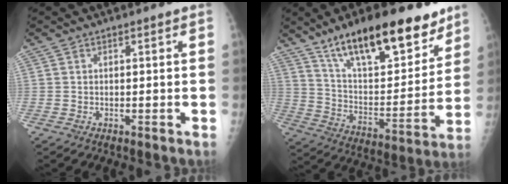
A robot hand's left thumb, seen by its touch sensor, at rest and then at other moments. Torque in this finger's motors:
{"motor_torque": [0.84, 0.81, 1.46, -1.32, 0.42]}